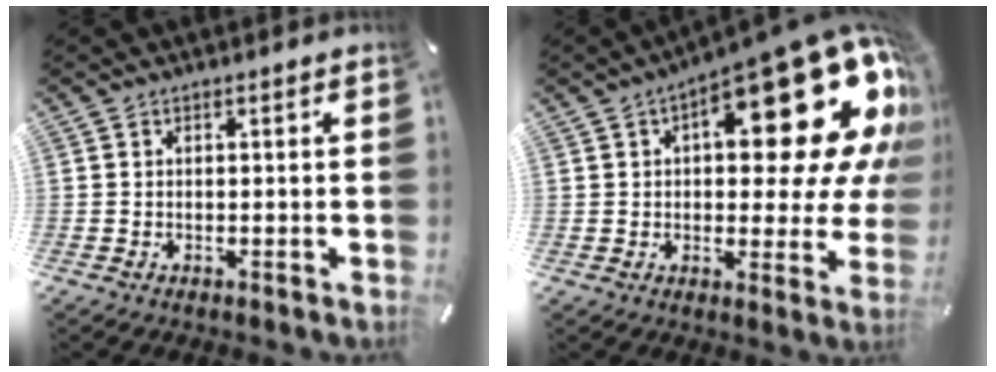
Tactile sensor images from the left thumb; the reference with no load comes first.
{"total": 26.0, "force": [10.4, 10.9, 21.2], "torque": [-0.277, -0.069, 0.170]}